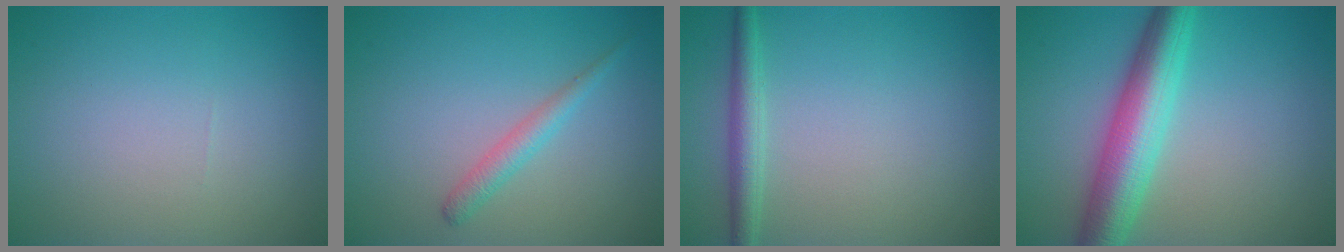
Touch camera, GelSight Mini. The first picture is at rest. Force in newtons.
{"total": 1.8, "press": 1.8, "slide": 0.1}
{"total": 2.2, "press": 2.2, "slide": 0.0}
{"total": 6.7, "press": 6.7, "slide": 0.3}